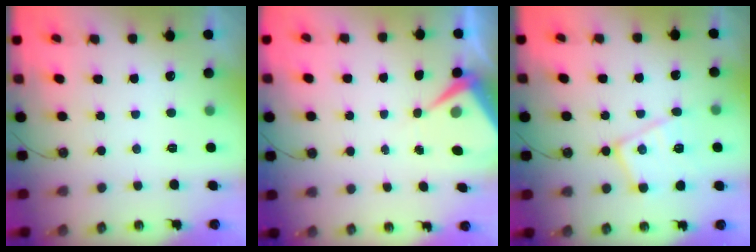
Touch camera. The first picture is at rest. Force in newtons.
{"total": 6.3, "press": 6.3, "slide": 0.8}
{"total": 14.6, "press": 14.6, "slide": 1.2}